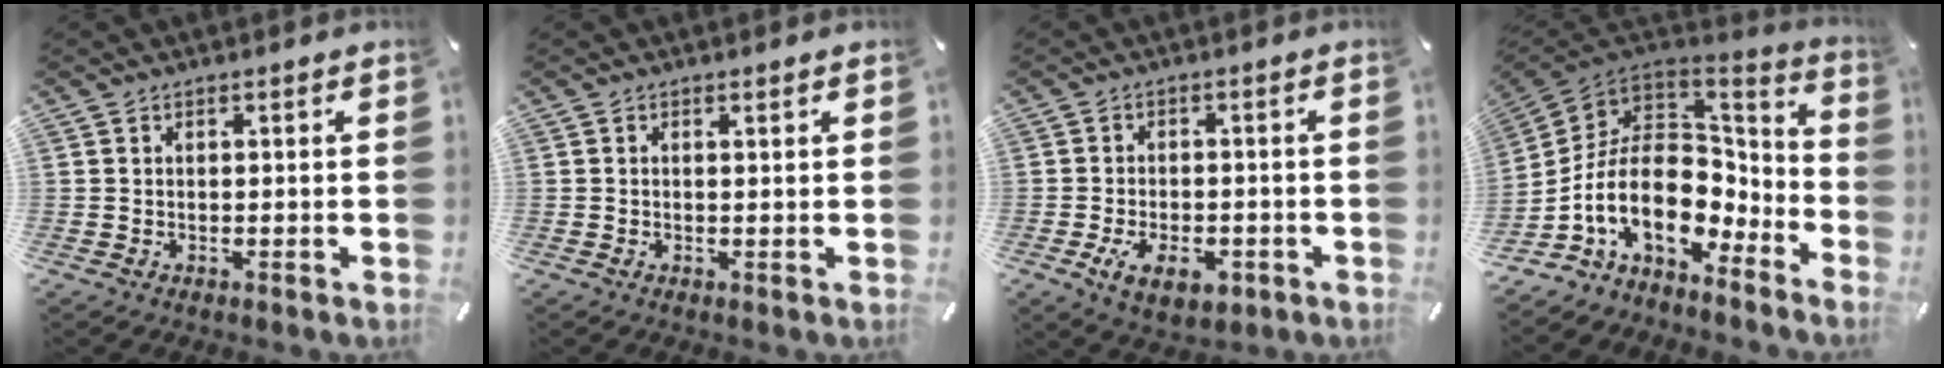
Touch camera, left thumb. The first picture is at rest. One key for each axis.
{"total": 0.8, "fx": 0.2, "fy": 0.1, "fz": 0.8, "tx": -0.014, "ty": 0.000, "tz": 0.003}
{"total": 7.5, "fx": -2.9, "fy": 4.2, "fz": 5.4, "tx": -0.094, "ty": 0.007, "tz": -0.048}
{"total": 19.2, "fx": -4.6, "fy": 12.8, "fz": 13.5, "tx": -0.260, "ty": -0.020, "tz": -0.074}